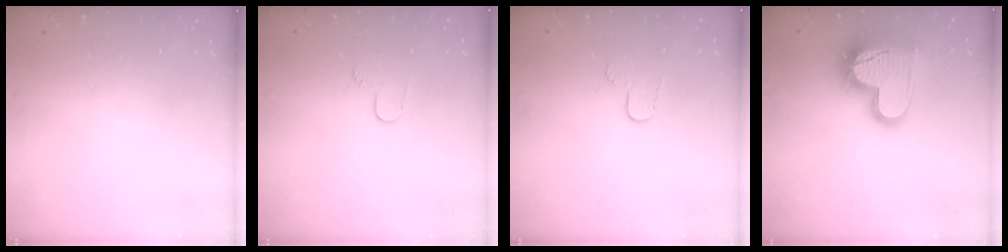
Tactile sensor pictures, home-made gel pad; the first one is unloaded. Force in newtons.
{"total": 3.8, "press": 3.8, "slide": 0.4}
{"total": 5.1, "press": 5.1, "slide": 0.5}
{"total": 18.5, "press": 18.4, "slide": 1.6}